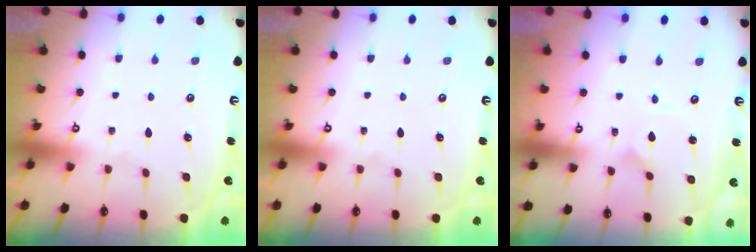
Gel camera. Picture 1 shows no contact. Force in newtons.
{"total": 0.0}
{"total": 0.9, "press": 0.9, "slide": 0.0}